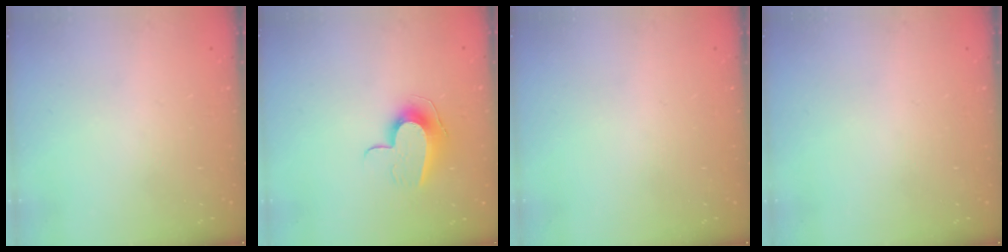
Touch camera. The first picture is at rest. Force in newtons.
{"total": 11.2, "press": 11.1, "slide": 0.5}
{"total": 0.0}
{"total": 0.0}